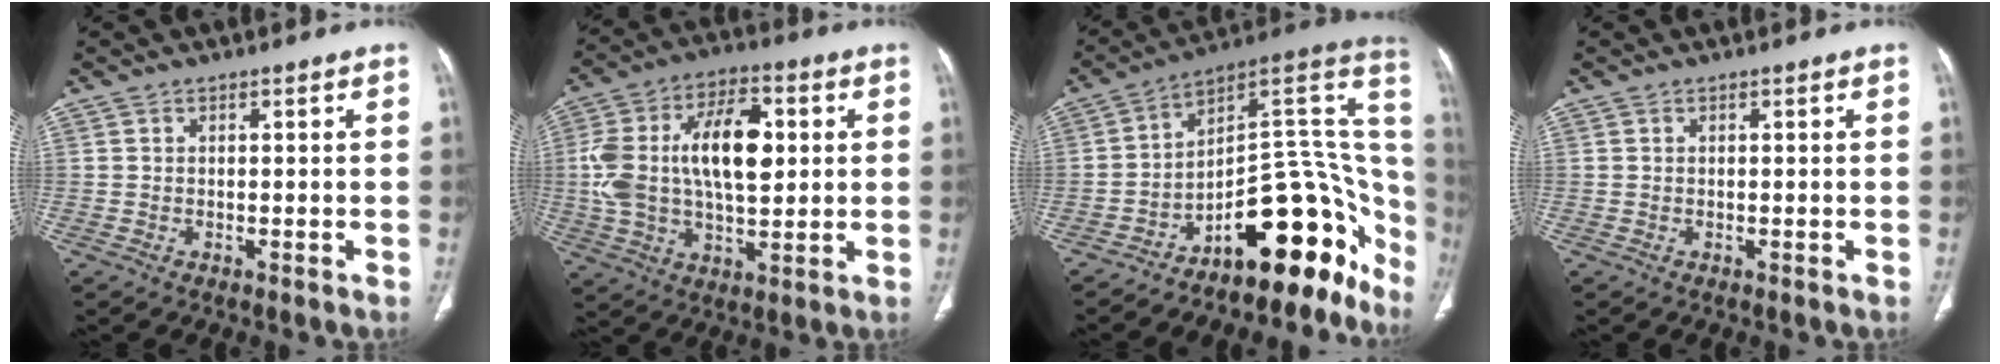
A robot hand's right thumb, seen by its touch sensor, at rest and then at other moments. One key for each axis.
{"total": 18.9, "fx": 2.6, "fy": 10.1, "fz": 15.7, "tx": -0.281, "ty": 0.015, "tz": 0.045}
{"total": 23.2, "fx": -13.1, "fy": 10.0, "fz": 16.4, "tx": -0.098, "ty": 0.144, "tz": -0.186}
{"total": 0.0}